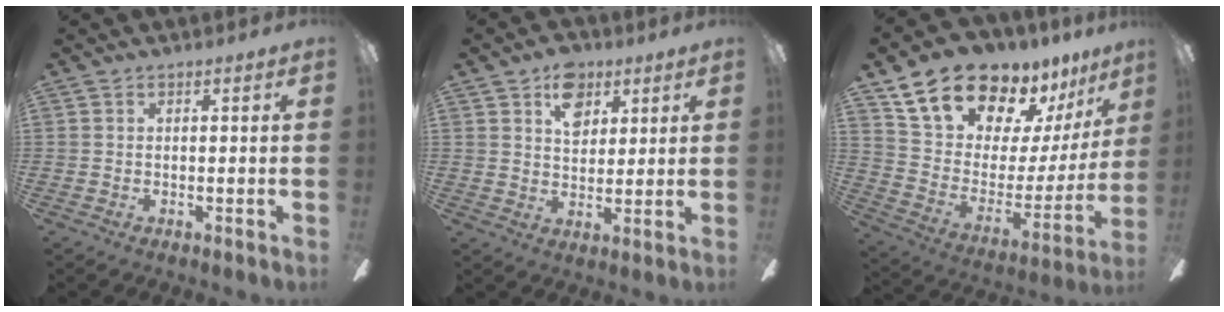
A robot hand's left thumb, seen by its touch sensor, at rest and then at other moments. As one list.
[{"total": 9.1, "force": [4.9, 6.2, 4.6], "torque": [-0.049, -0.010, 0.084]}, {"total": 20.1, "force": [16.2, 9.1, 7.6], "torque": [-0.138, -0.116, 0.307]}]